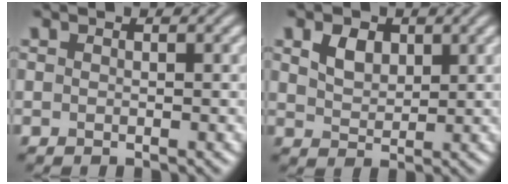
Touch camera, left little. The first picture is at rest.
{"total": 2.6, "force": [1.2, 1.7, 1.5], "torque": [-0.032, 0.001, 0.025]}